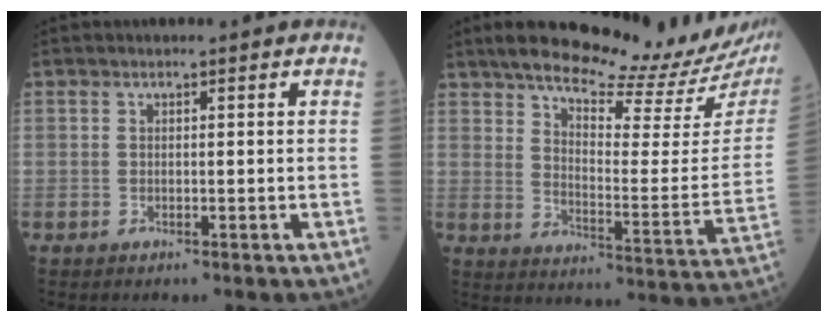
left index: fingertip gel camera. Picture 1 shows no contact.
{"total": 21.1, "force": [18.2, 3.0, 10.1], "torque": [-0.154, -0.057, 0.233]}